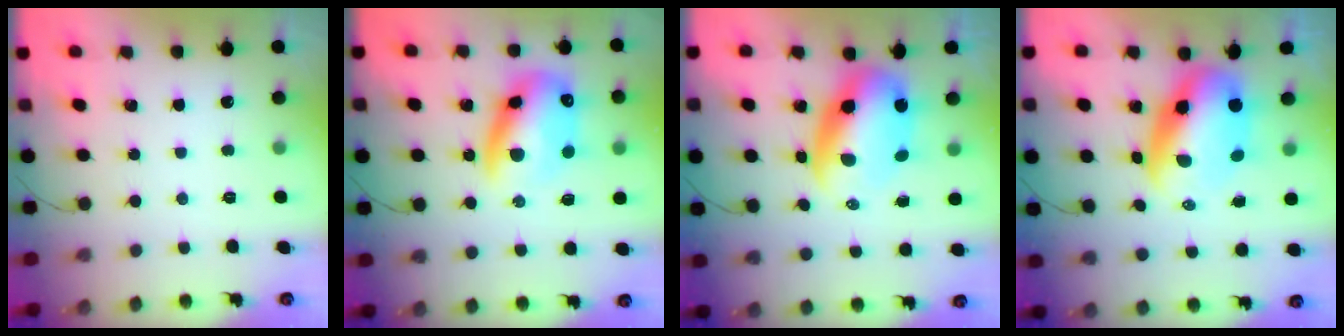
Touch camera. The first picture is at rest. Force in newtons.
{"total": 16.1, "press": 15.6, "slide": 3.9}
{"total": 11.1, "press": 10.7, "slide": 2.6}
{"total": 9.8, "press": 9.5, "slide": 2.5}